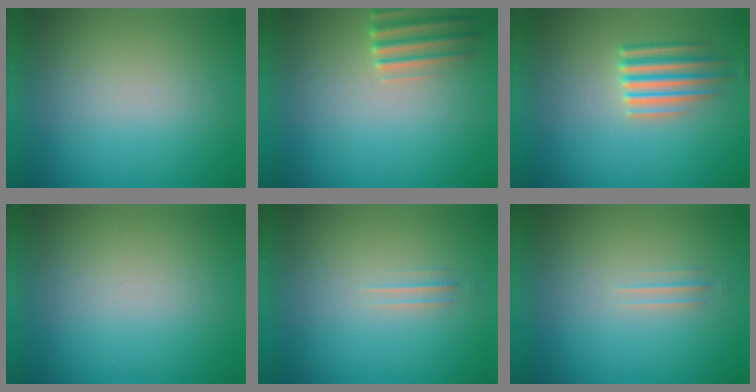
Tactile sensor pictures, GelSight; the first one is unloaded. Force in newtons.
{"total": 2.9}
{"total": 4.0}
{"total": 0.0}
{"total": 1.5}
{"total": 1.4}